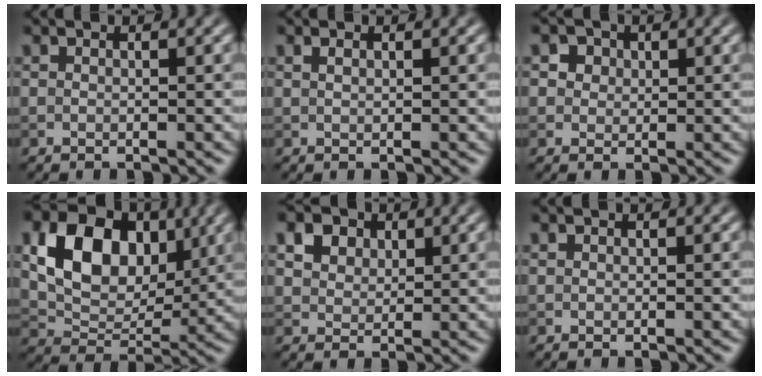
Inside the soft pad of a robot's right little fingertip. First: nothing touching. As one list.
[{"total": 0.6, "force": [0.4, 0.2, 0.4], "torque": [-0.010, 0.002, 0.009]}, {"total": 3.9, "force": [2.1, 2.8, 1.6], "torque": [-0.027, 0.011, 0.019]}, {"total": 9.2, "force": [2.7, 6.5, 5.9], "torque": [-0.105, -0.005, 0.051]}, {"total": 6.9, "force": [4.0, 4.6, 3.3], "torque": [-0.078, 0.014, 0.062]}, {"total": 0.0}]